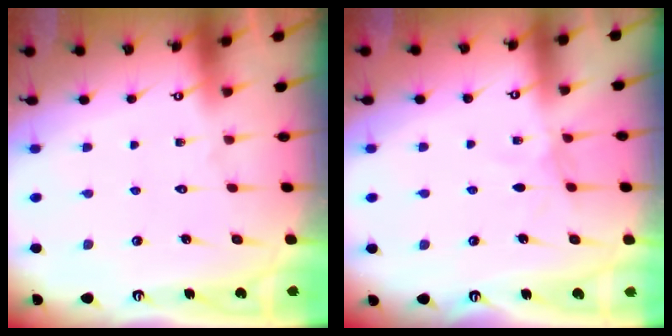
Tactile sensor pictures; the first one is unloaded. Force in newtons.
{"total": 2.7, "press": 2.7, "slide": 0.4}